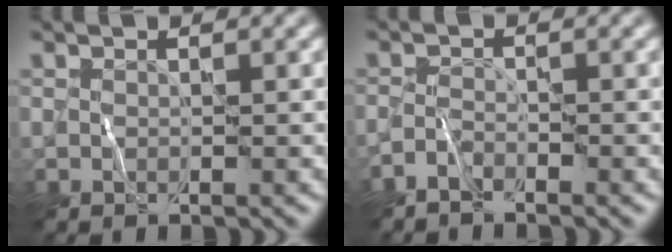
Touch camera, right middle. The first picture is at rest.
{"total": 1.5, "force": [-1.5, 0.2, 0.3], "torque": [-0.009, 0.003, -0.036]}